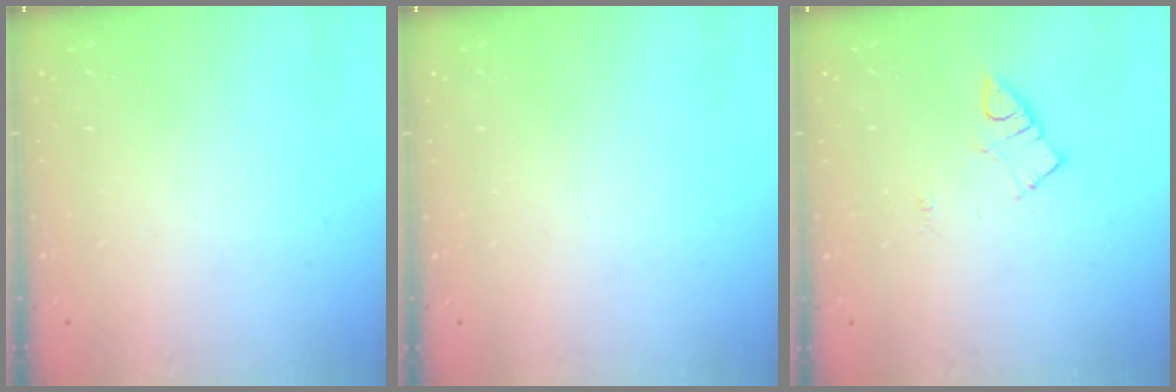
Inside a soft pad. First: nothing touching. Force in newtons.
{"total": 0.0}
{"total": 3.4, "press": 3.4, "slide": 0.5}